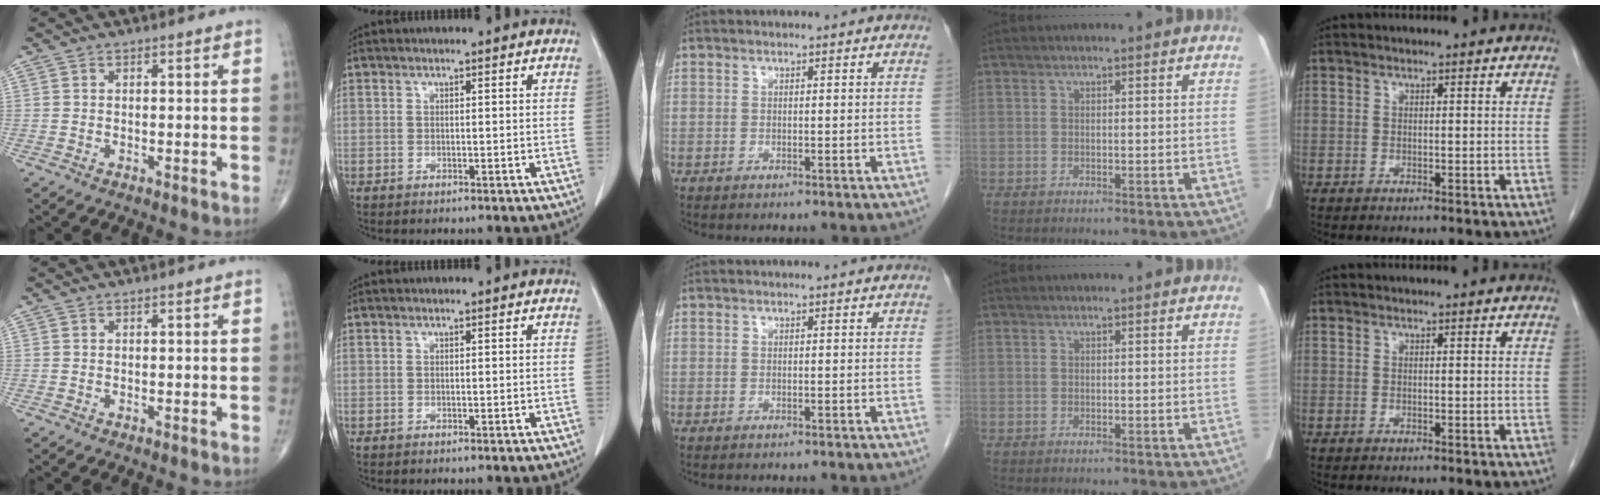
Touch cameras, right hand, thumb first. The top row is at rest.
{}